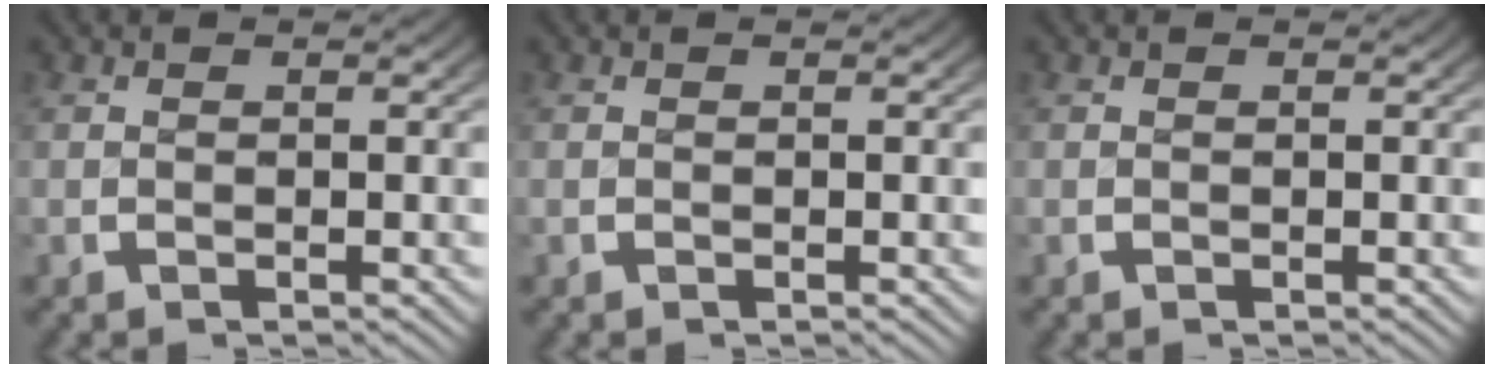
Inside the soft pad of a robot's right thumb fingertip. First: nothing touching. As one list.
[{"total": 0.0}, {"total": 0.0}]